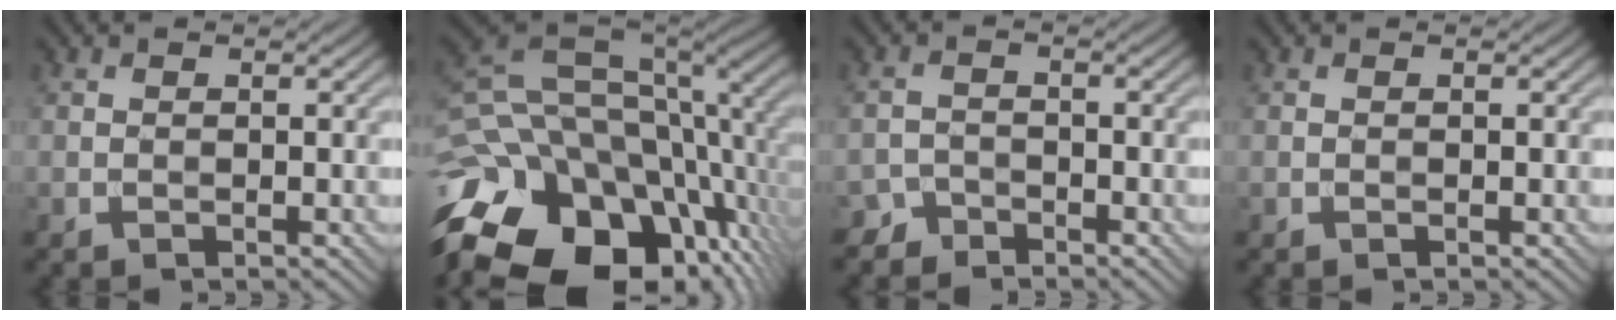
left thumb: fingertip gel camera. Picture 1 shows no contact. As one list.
[{"total": 20.1, "force": [-8.4, 13.6, 12.2], "torque": [-0.268, -0.013, -0.107]}, {"total": 2.3, "force": [-2.1, 1.1, -0.1], "torque": [0.008, 0.009, -0.044]}, {"total": 0.0}]